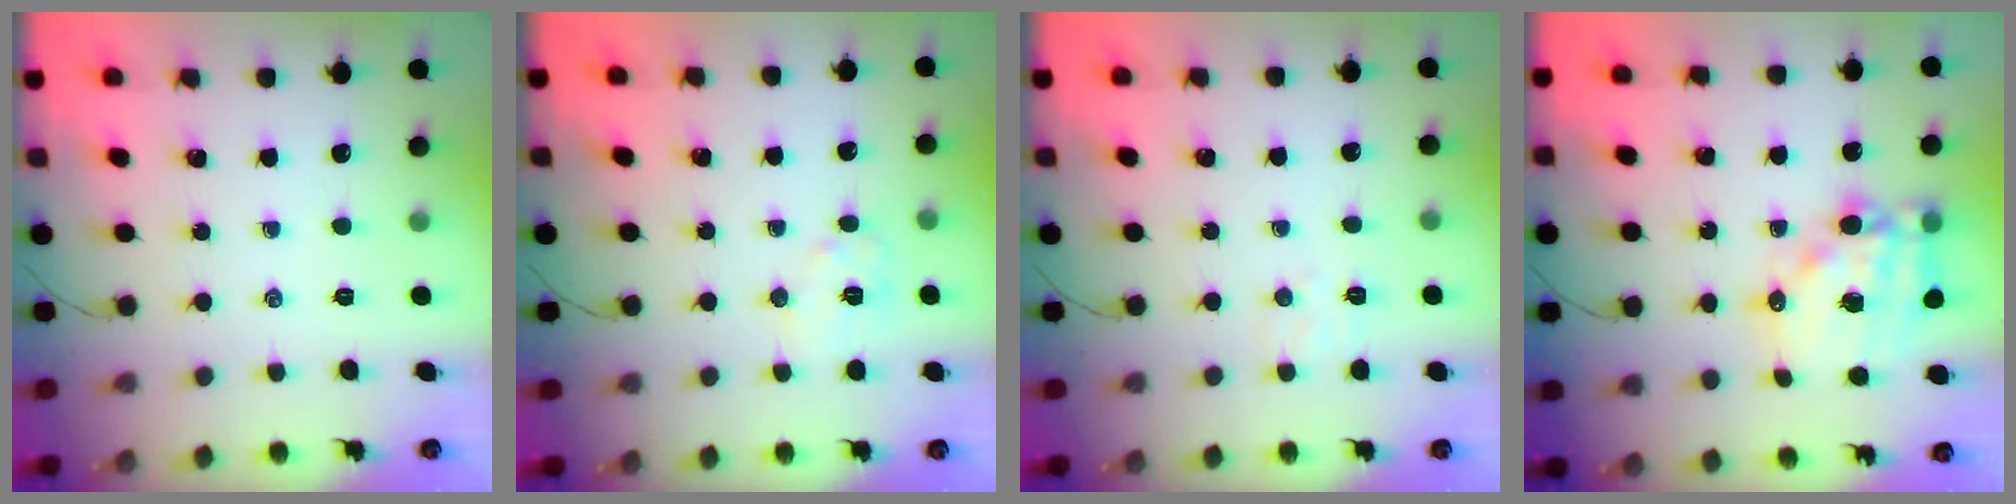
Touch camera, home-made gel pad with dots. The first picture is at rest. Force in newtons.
{"total": 6.2, "press": 6.2, "slide": 0.5}
{"total": 4.1, "press": 4.0, "slide": 0.8}
{"total": 15.6, "press": 15.2, "slide": 3.3}